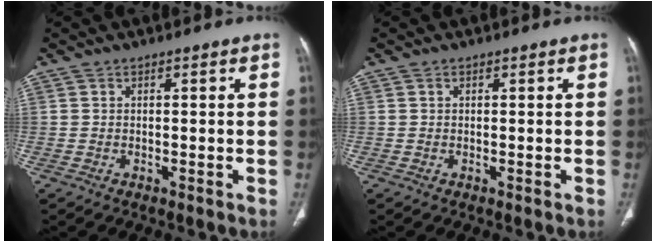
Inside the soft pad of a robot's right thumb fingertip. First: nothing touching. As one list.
[{"total": 0.0}]